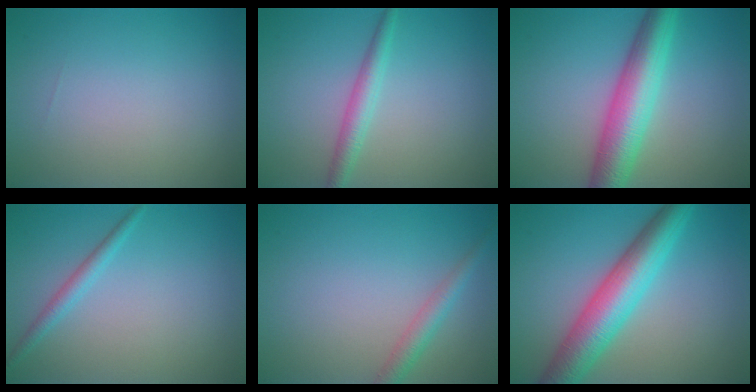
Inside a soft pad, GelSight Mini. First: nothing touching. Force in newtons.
{"total": 2.3, "press": 2.3, "slide": 0.0}
{"total": 6.8, "press": 6.8, "slide": 0.2}
{"total": 1.5, "press": 1.5, "slide": 0.1}
{"total": 2.1, "press": 2.1, "slide": 0.0}
{"total": 7.3, "press": 7.3, "slide": 0.2}